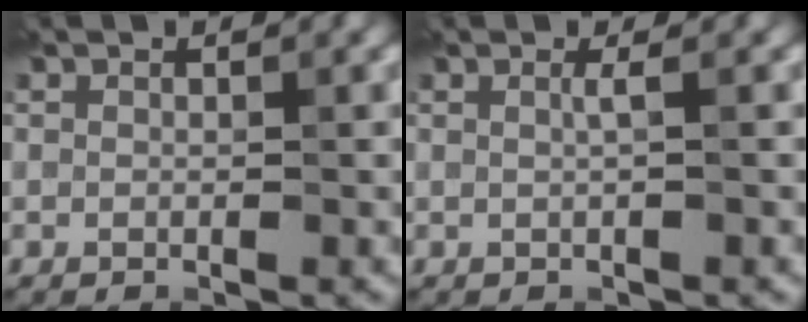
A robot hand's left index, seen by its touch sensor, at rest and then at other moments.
{"total": 1.0, "force": [0.1, 0.2, 0.9], "torque": [-0.012, 0.002, -0.002]}